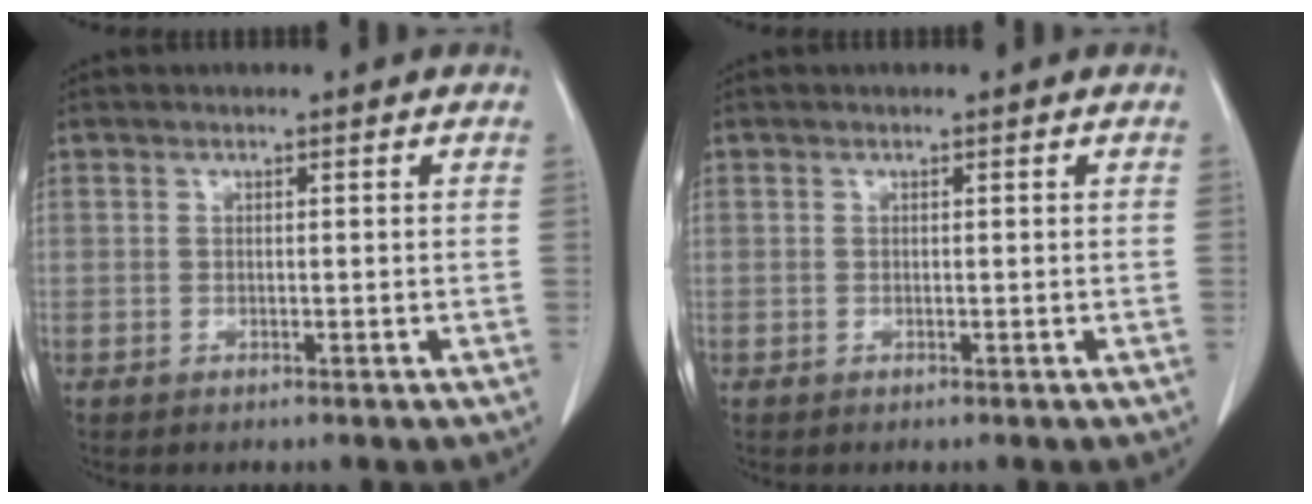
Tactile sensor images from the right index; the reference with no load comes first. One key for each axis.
{"total": 0.0}